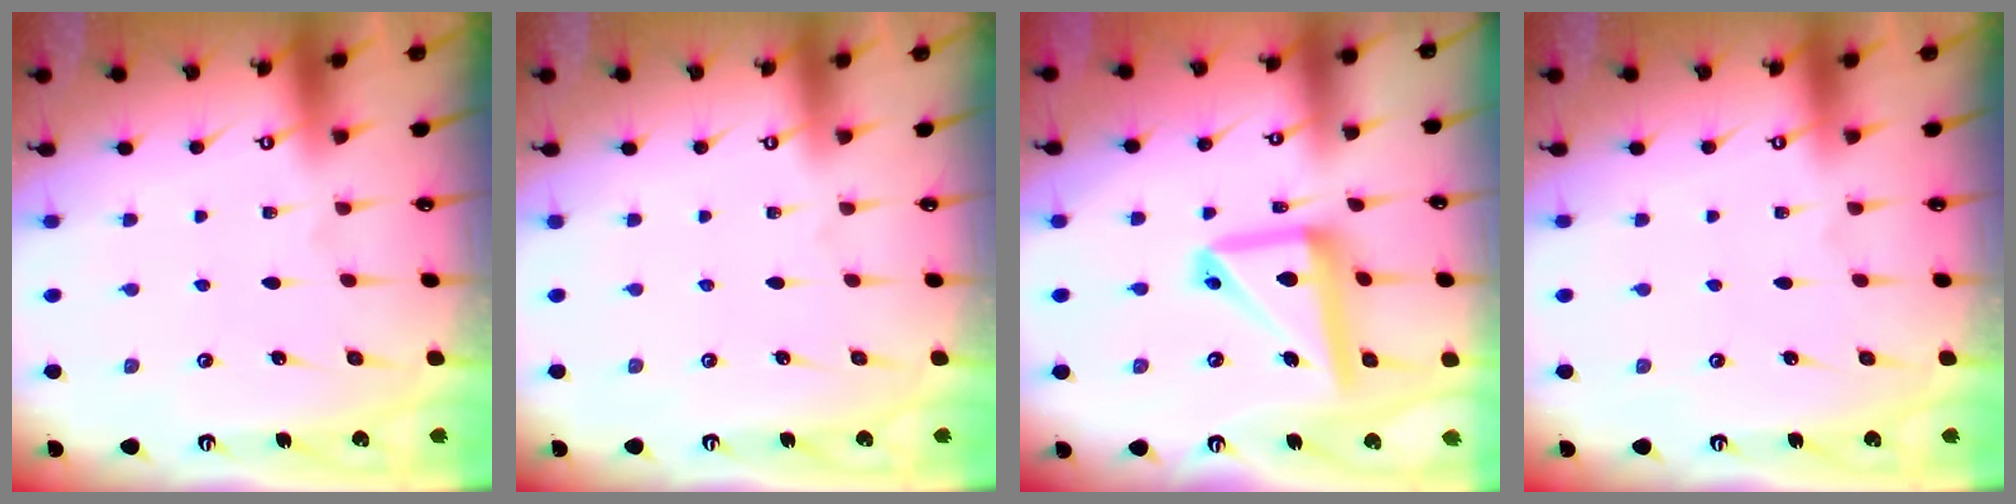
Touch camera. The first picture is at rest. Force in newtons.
{"total": 0.0}
{"total": 15.1, "press": 15.0, "slide": 1.5}
{"total": 0.0}